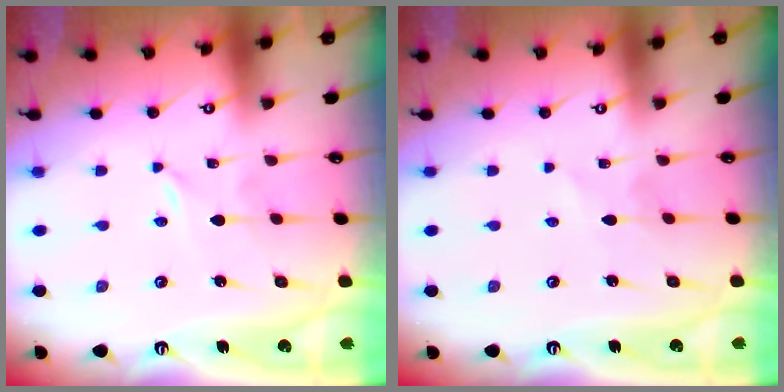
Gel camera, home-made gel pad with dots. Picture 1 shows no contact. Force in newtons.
{"total": 1.5, "press": 1.4, "slide": 0.2}